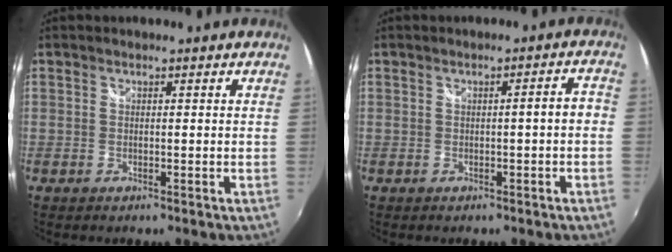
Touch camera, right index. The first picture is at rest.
{"total": 2.6, "force": [-0.8, -0.1, 2.5], "torque": [-0.039, 0.010, -0.003]}